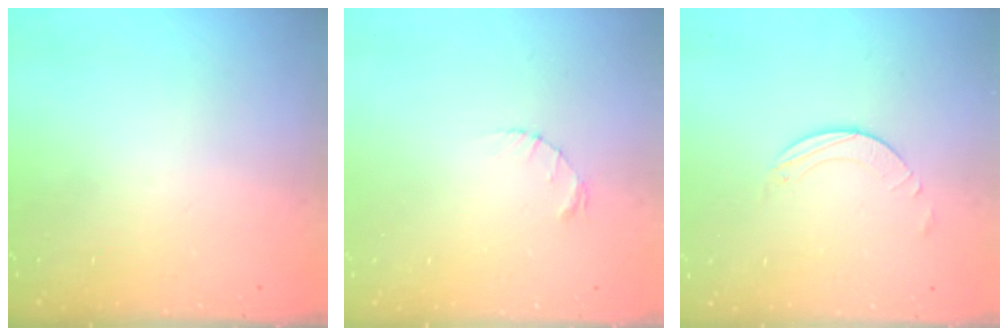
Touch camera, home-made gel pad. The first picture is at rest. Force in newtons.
{"total": 1.2, "press": 1.1, "slide": 0.2}
{"total": 1.6, "press": 1.6, "slide": 0.2}